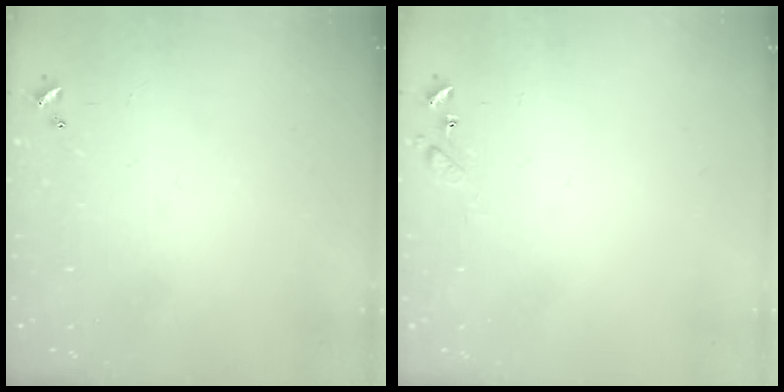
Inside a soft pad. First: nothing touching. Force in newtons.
{"total": 6.7, "press": 6.6, "slide": 0.8}